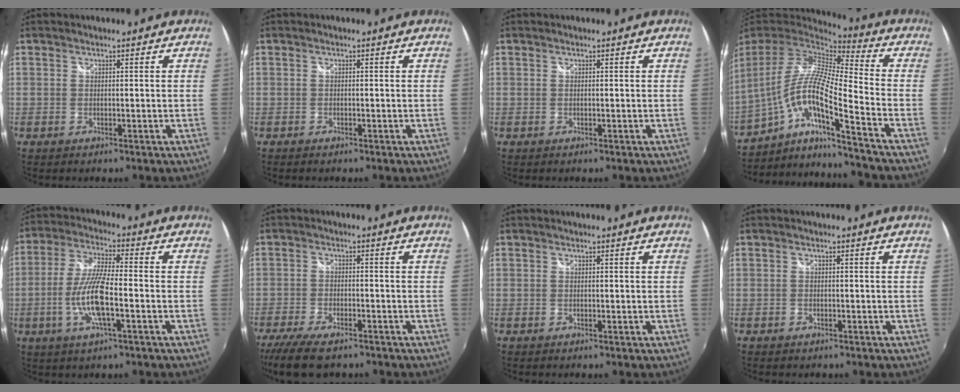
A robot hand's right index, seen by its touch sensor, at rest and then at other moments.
{"total": 0.7, "force": [-0.6, 0.3, 0.2], "torque": [-0.006, -0.003, -0.012]}
{"total": 0.0}
{"total": 16.3, "force": [-6.5, 1.1, 14.9], "torque": [-0.242, -0.035, -0.129]}
{"total": 10.5, "force": [-3.2, 1.7, 9.9], "torque": [-0.205, -0.004, -0.062]}
{"total": 10.4, "force": [-8.8, 2.5, 4.9], "torque": [-0.120, -0.031, -0.154]}
{"total": 0.0}
{"total": 1.2, "force": [-0.9, 0.9, 0.3], "torque": [-0.009, -0.002, -0.013]}